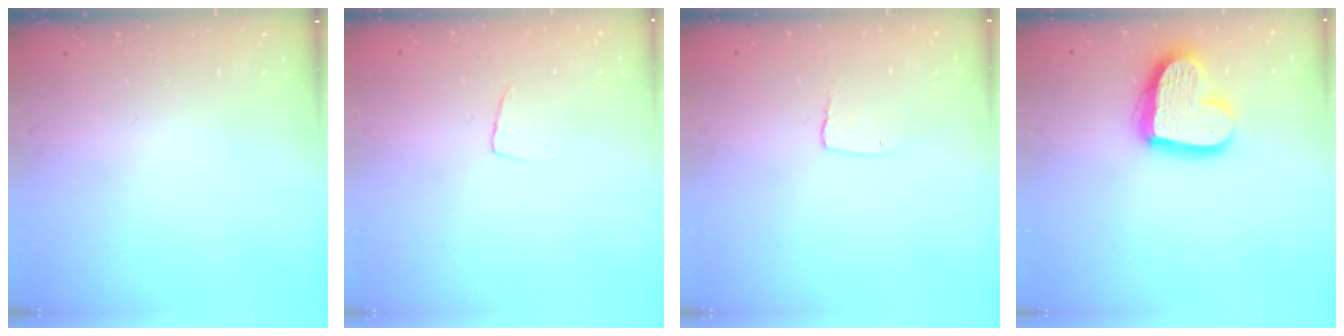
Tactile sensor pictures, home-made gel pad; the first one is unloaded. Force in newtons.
{"total": 3.3, "press": 3.3, "slide": 0.2}
{"total": 2.9, "press": 2.9, "slide": 0.2}
{"total": 17.2, "press": 17.1, "slide": 1.5}